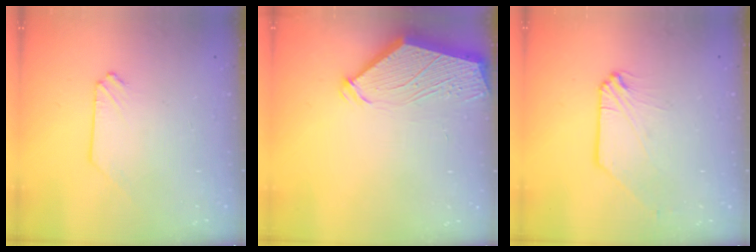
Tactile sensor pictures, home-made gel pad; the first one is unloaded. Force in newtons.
{"total": 5.3, "press": 5.3, "slide": 0.6}
{"total": 0.8, "press": 0.8, "slide": 0.2}